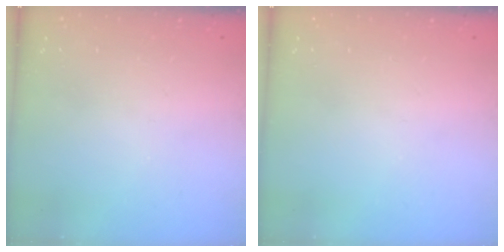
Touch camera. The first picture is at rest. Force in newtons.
{"total": 0.0}